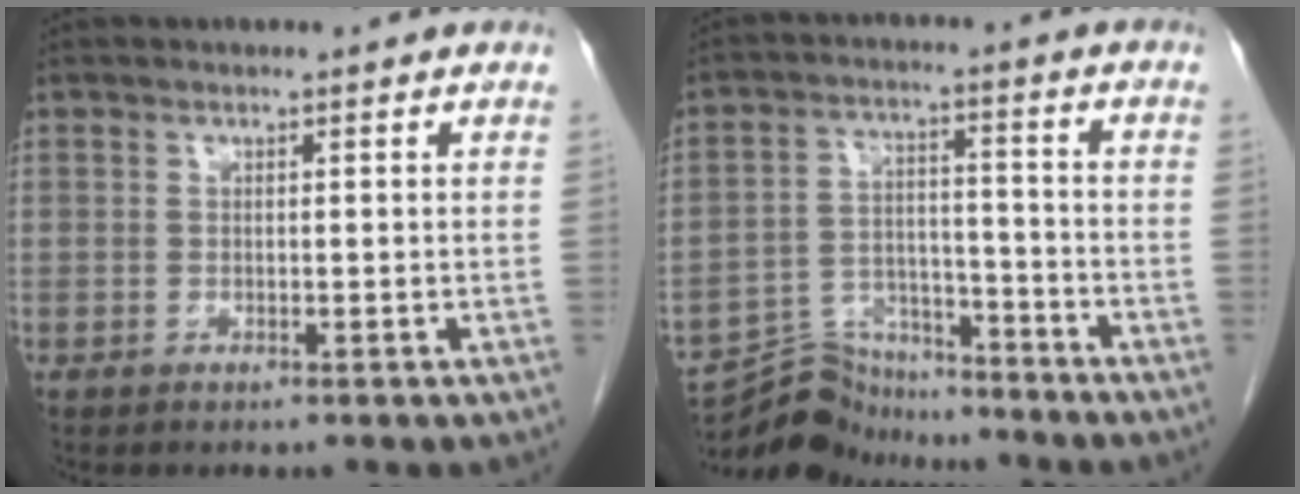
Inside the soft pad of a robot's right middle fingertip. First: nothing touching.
{"total": 9.4, "force": [-9.1, 2.1, -0.2], "torque": [0.002, 0.027, -0.163]}